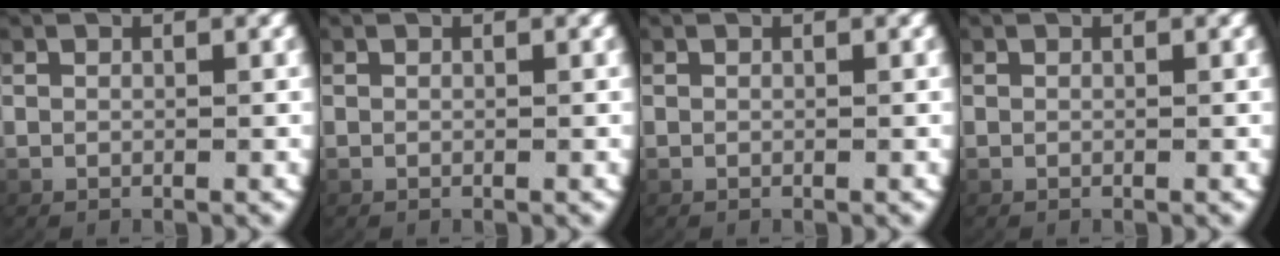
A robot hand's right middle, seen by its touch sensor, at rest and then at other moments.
{"total": 0.0}
{"total": 0.0}
{"total": 0.0}